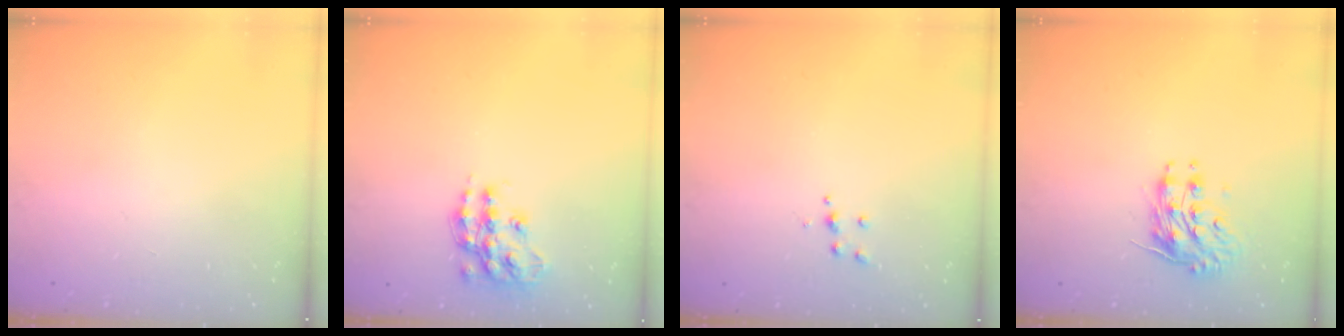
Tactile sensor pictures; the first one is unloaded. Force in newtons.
{"total": 13.4, "press": 13.4, "slide": 0.9}
{"total": 3.9, "press": 3.8, "slide": 0.4}
{"total": 8.9, "press": 8.9, "slide": 0.3}